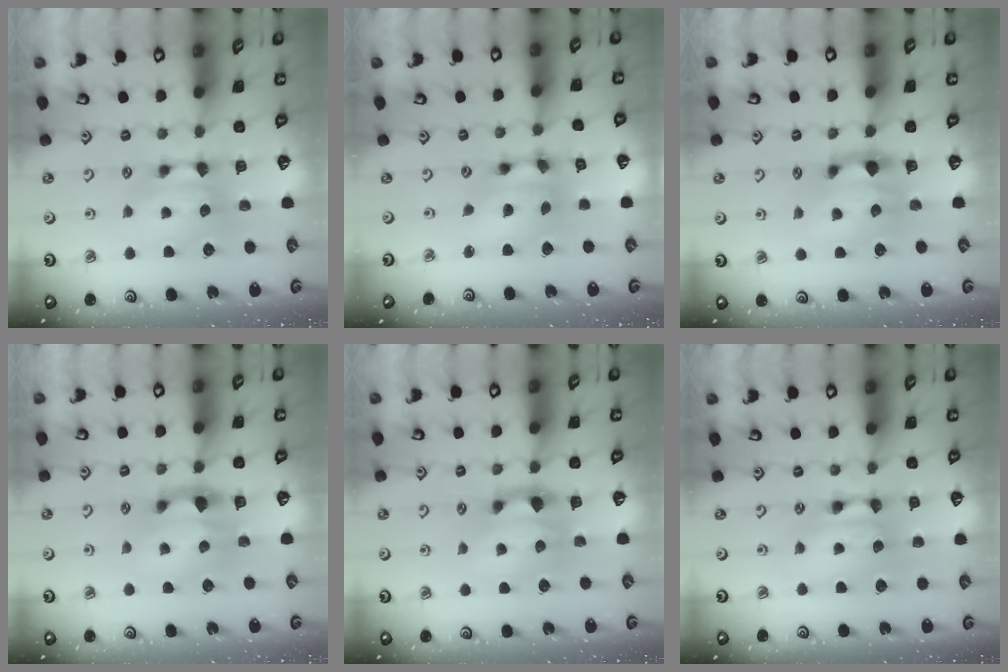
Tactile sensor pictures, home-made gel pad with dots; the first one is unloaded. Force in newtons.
{"total": 6.7, "press": 6.4, "slide": 2.2}
{"total": 1.7, "press": 0.9, "slide": 1.4}
{"total": 1.7, "press": 1.2, "slide": 1.3}
{"total": 1.2, "press": 0.5, "slide": 1.1}
{"total": 1.9, "press": 1.9, "slide": 0.1}